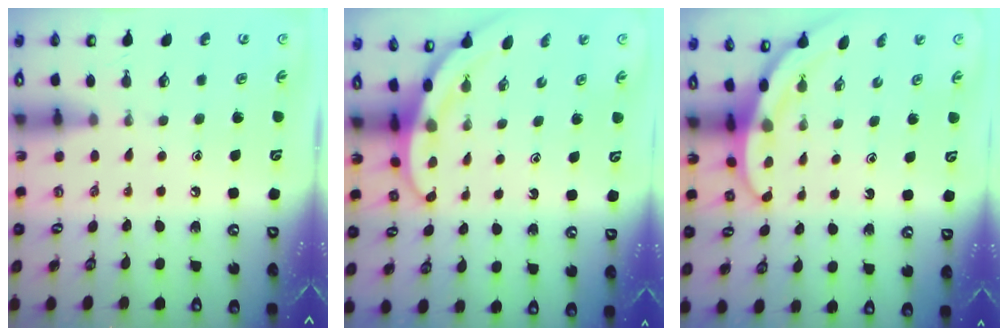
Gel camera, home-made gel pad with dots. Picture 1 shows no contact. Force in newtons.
{"total": 3.2, "press": 3.2, "slide": 0.1}
{"total": 3.1, "press": 3.1, "slide": 0.1}